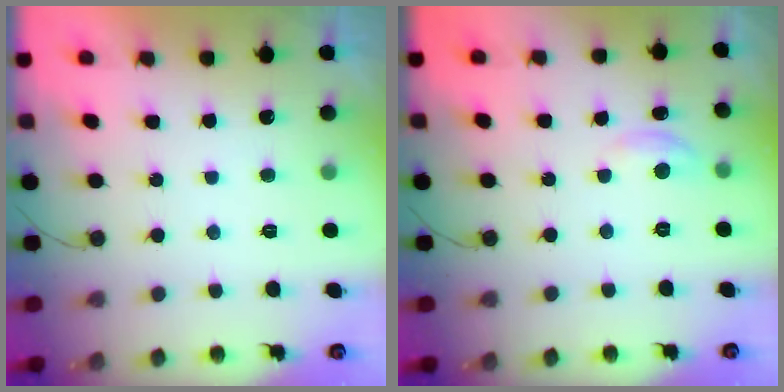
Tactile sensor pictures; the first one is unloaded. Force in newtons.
{"total": 2.9, "press": 2.9, "slide": 0.2}